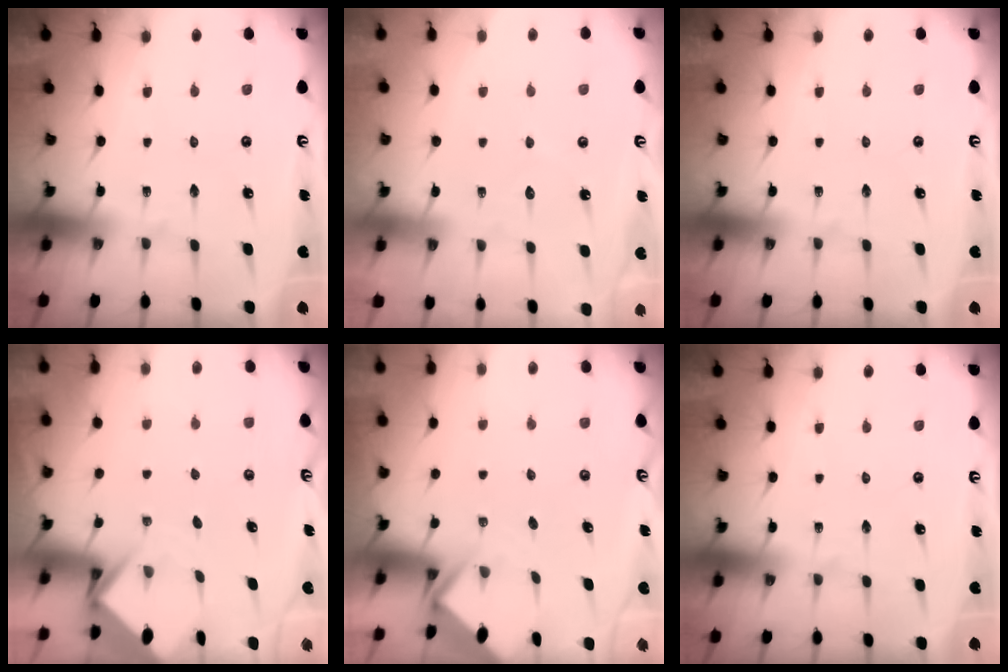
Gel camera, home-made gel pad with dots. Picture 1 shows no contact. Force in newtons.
{"total": 2.5, "press": 2.5, "slide": 0.3}
{"total": 0.0}
{"total": 3.5, "press": 3.5, "slide": 0.2}
{"total": 2.5, "press": 2.5, "slide": 0.2}
{"total": 0.0}